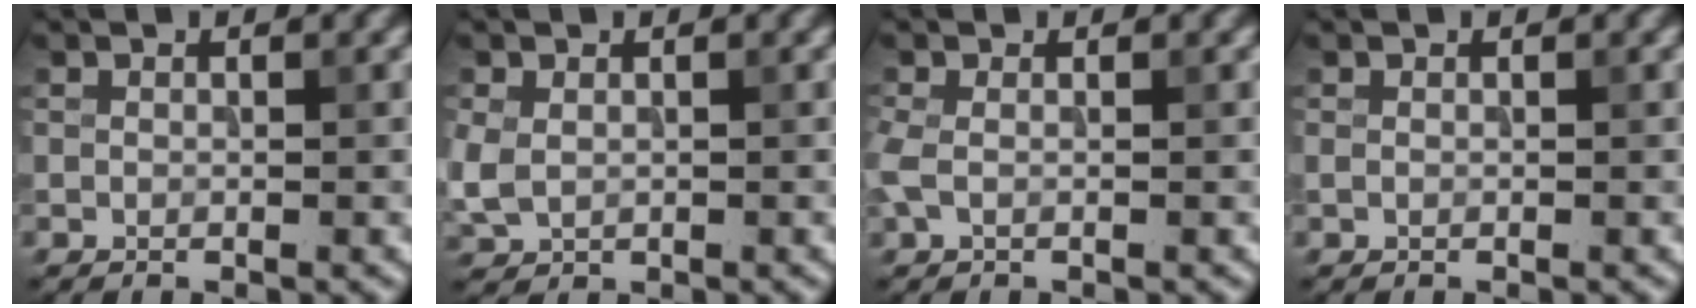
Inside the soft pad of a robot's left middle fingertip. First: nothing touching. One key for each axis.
{"total": 2.6, "fx": -0.1, "fy": 2.0, "fz": 1.6, "tx": -0.048, "ty": -0.005, "tz": 0.002}
{"total": 1.7, "fx": -0.2, "fy": 1.0, "fz": 1.4, "tx": -0.041, "ty": -0.001, "tz": -0.009}
{"total": 0.0}